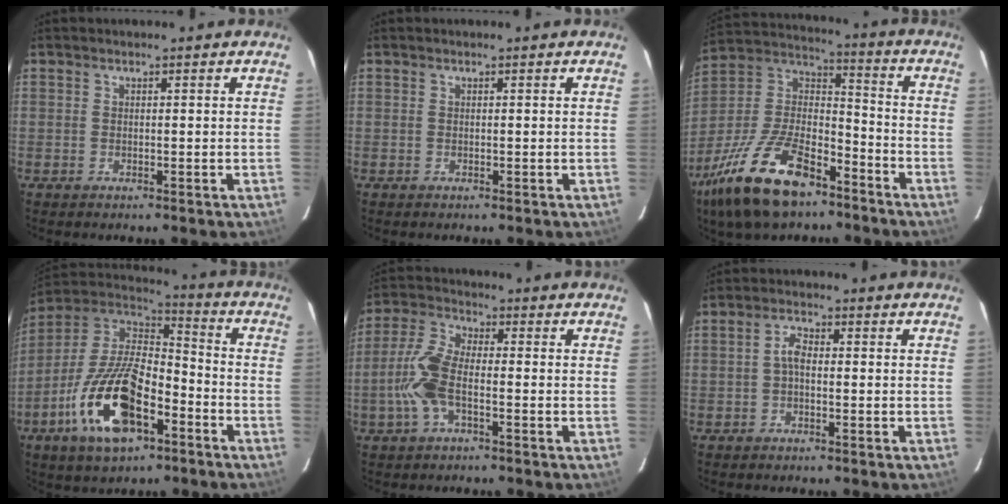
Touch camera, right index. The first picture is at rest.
{"total": 0.0}
{"total": 22.2, "force": [-13.8, 9.8, 14.4], "torque": [-0.304, -0.010, -0.247]}
{"total": 20.6, "force": [-9.2, 9.4, 15.8], "torque": [-0.321, -0.020, -0.169]}
{"total": 9.0, "force": [-2.6, 3.4, 7.9], "torque": [-0.182, 0.008, -0.057]}
{"total": 2.4, "force": [-0.4, 1.2, 2.1], "torque": [-0.043, 0.010, -0.007]}